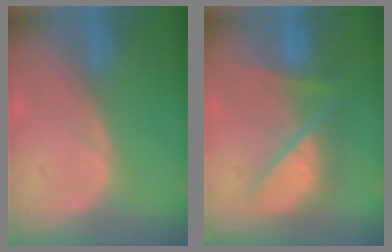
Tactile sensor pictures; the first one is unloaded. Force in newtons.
{"total": 7.9, "press": 7.9, "slide": 0.5}